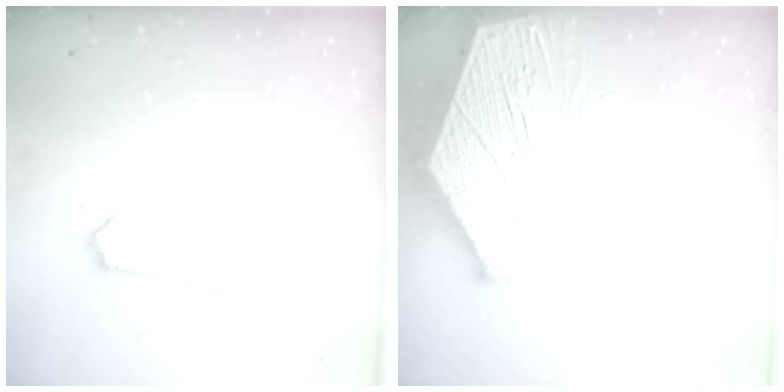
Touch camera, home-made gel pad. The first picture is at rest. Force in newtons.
{"total": 10.1, "press": 10.0, "slide": 1.5}